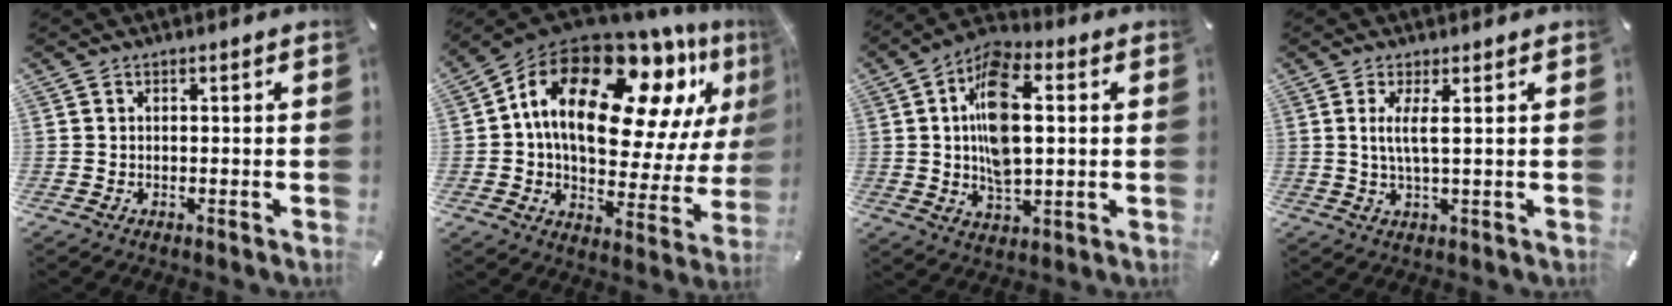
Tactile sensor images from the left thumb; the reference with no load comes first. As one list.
[{"total": 24.4, "force": [10.5, 13.9, 17.1], "torque": [-0.275, -0.074, 0.173]}, {"total": 13.8, "force": [1.7, 7.6, 11.4], "torque": [-0.212, 0.000, 0.029]}, {"total": 4.5, "force": [1.2, 0.5, 4.3], "torque": [-0.088, -0.004, 0.019]}]